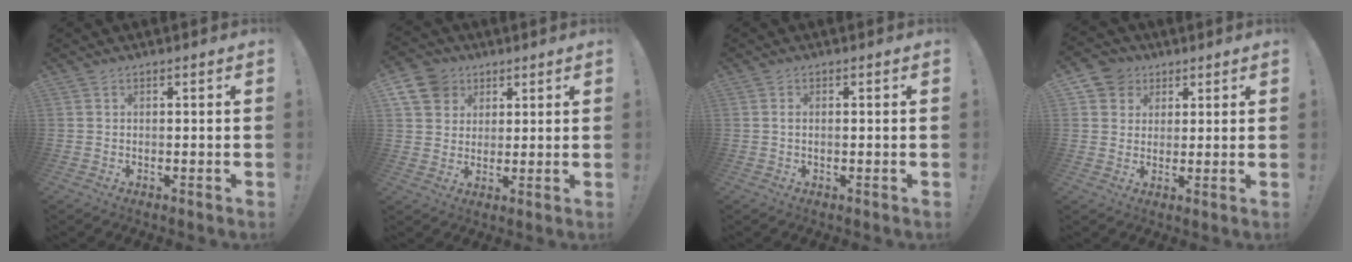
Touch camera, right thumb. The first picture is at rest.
{"total": 9.9, "force": [4.8, 8.1, 3.2], "torque": [-0.049, -0.025, 0.096]}
{"total": 1.0, "force": [-0.2, 0.3, 0.9], "torque": [-0.018, 0.003, -0.003]}
{"total": 6.2, "force": [2.6, 5.5, 1.0], "torque": [-0.016, -0.015, 0.052]}